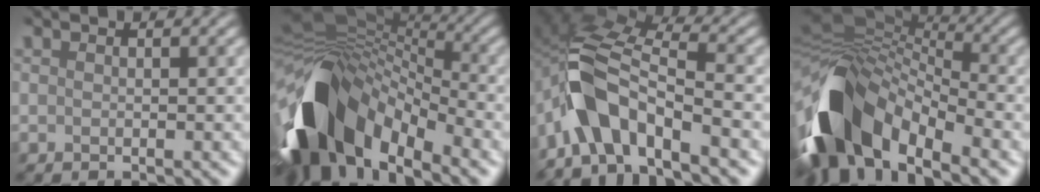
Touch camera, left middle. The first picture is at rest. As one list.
[{"total": 12.9, "force": [-4.5, 8.0, 9.0], "torque": [-0.188, 0.001, -0.090]}, {"total": 7.6, "force": [-4.7, 3.3, 5.0], "torque": [-0.095, 0.009, -0.100]}, {"total": 11.4, "force": [-5.1, 6.7, 7.7], "torque": [-0.158, 0.005, -0.108]}]